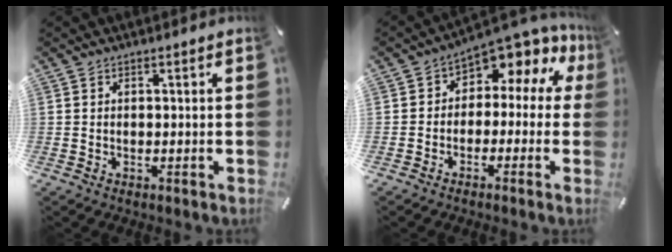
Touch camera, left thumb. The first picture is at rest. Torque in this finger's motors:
{"motor_torque": [0.62, 1.36, 0.41, 0.23, 0.00]}